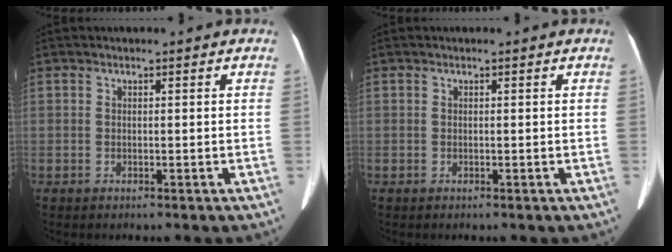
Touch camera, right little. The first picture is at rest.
{"total": 0.0}